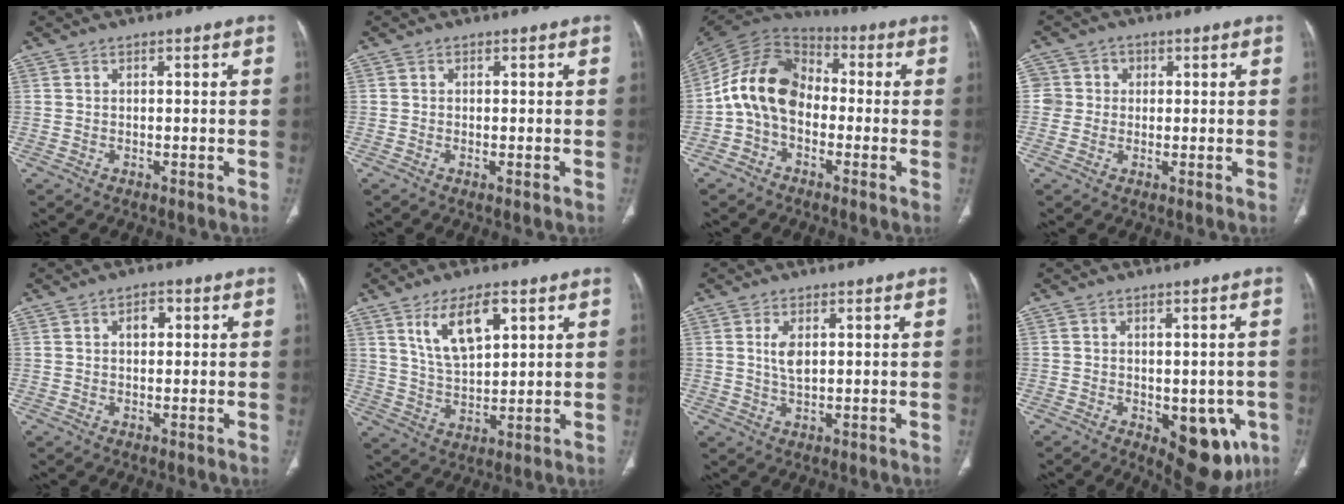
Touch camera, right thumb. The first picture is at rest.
{"total": 0.7, "force": [-0.2, 0.2, 0.6], "torque": [-0.015, -0.004, -0.004]}
{"total": 13.9, "force": [-1.8, 10.0, 9.5], "torque": [-0.166, 0.045, -0.047]}
{"total": 4.2, "force": [0.6, 4.2, 0.2], "torque": [0.031, 0.007, 0.008]}
{"total": 3.0, "force": [1.0, 1.9, 2.2], "torque": [-0.027, 0.003, 0.014]}
{"total": 10.6, "force": [5.1, 4.6, 8.1], "torque": [-0.133, -0.022, 0.106]}
{"total": 3.8, "force": [1.0, 1.8, 3.2], "torque": [-0.060, -0.006, 0.023]}
{"total": 11.9, "force": [-4.2, 6.4, 9.2], "torque": [-0.078, -0.001, -0.041]}